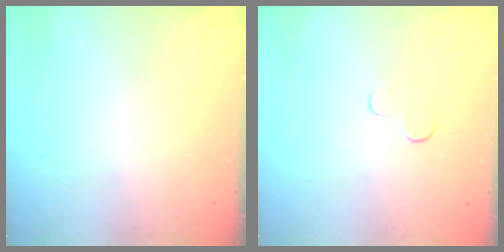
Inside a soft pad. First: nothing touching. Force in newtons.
{"total": 4.8, "press": 4.8, "slide": 0.5}